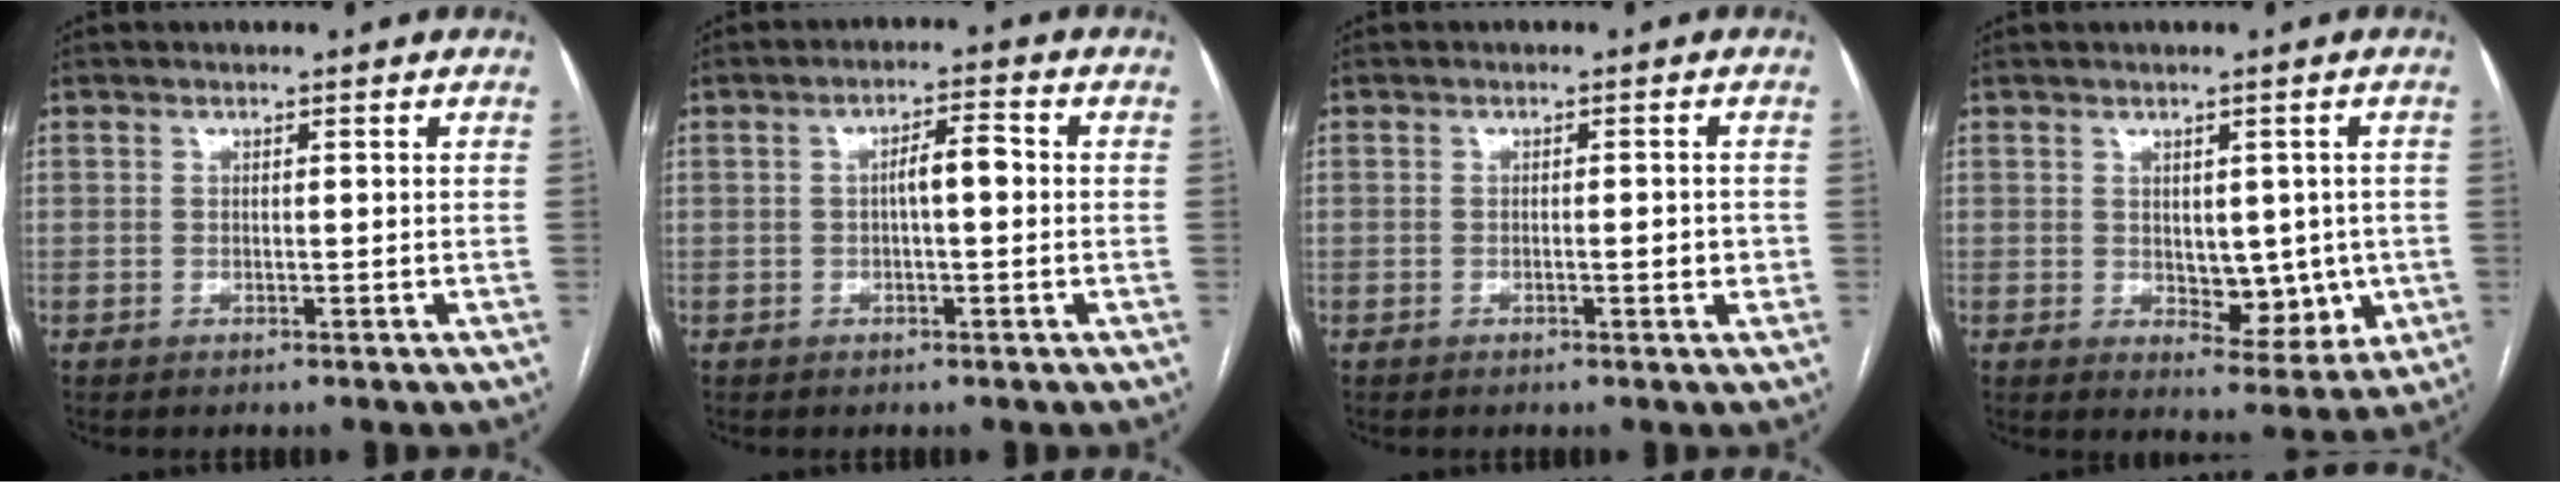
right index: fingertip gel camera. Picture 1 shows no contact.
{"total": 3.8, "force": [0.0, 0.9, 3.7], "torque": [-0.061, 0.013, 0.000]}
{"total": 2.1, "force": [-0.4, 0.6, 2.0], "torque": [-0.031, 0.001, -0.006]}
{"total": 7.0, "force": [-0.2, 4.1, 5.6], "torque": [-0.061, -0.002, 0.013]}